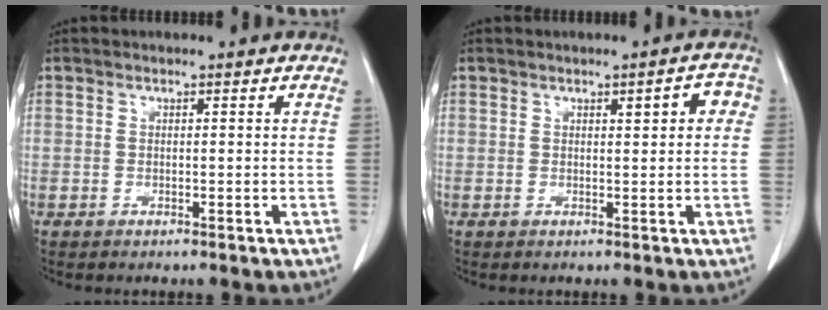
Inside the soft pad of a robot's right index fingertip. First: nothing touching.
{"total": 3.2, "force": [0.8, 0.9, 2.9], "torque": [-0.033, 0.013, 0.008]}